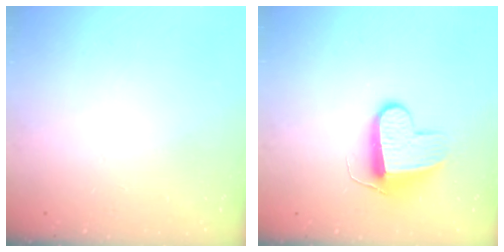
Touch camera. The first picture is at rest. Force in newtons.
{"total": 9.8, "press": 9.8, "slide": 0.3}